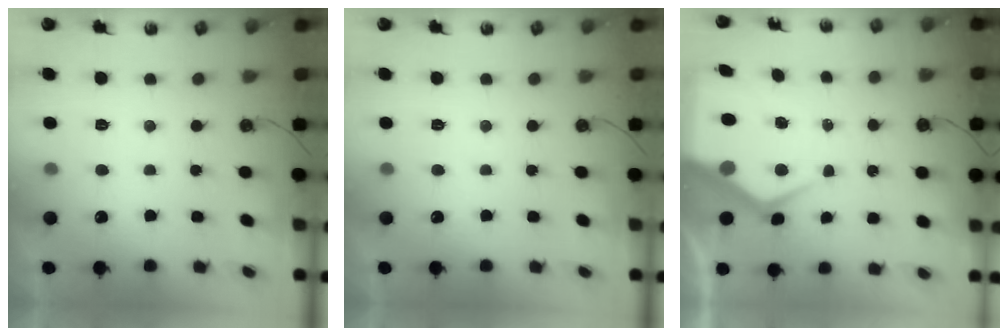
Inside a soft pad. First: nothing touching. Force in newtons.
{"total": 0.0}
{"total": 10.2, "press": 10.2, "slide": 1.1}